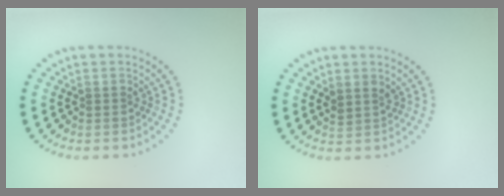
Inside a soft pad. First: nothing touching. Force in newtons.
{"total": 1.3, "press": 1.1, "slide": 0.7}